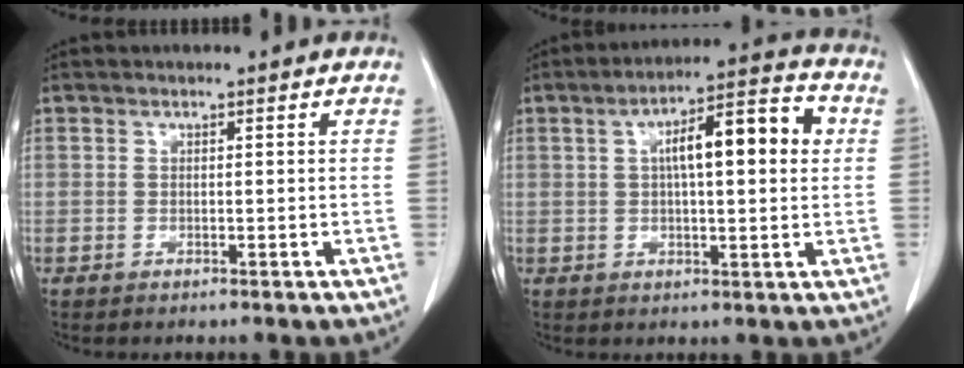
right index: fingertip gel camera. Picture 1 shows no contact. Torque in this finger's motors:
{"motor_torque": [1.00, 0.65, 0.52, 0.11]}